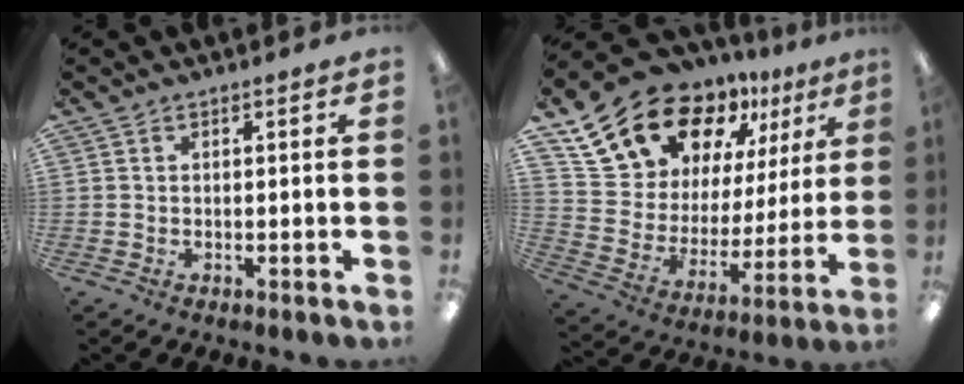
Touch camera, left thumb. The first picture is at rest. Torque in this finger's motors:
{"motor_torque": [2.50, 2.51, 1.39, -1.39, 0.25]}